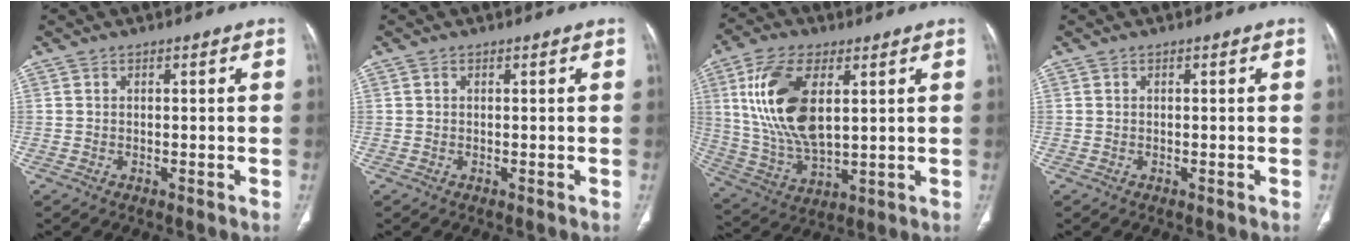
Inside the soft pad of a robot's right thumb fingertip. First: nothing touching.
{"total": 0.0}
{"total": 17.2, "force": [4.5, 8.6, 14.2], "torque": [-0.283, -0.014, 0.093]}
{"total": 0.0}